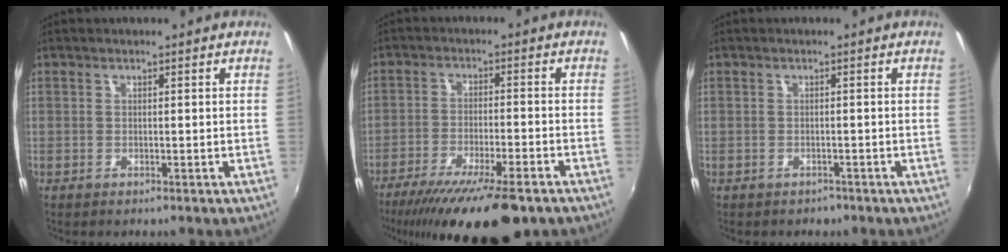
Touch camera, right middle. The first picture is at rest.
{"total": 16.8, "force": [-12.6, 2.7, 10.7], "torque": [-0.202, -0.046, -0.199]}
{"total": 1.6, "force": [-1.2, 1.0, 0.3], "torque": [-0.010, -0.002, -0.014]}